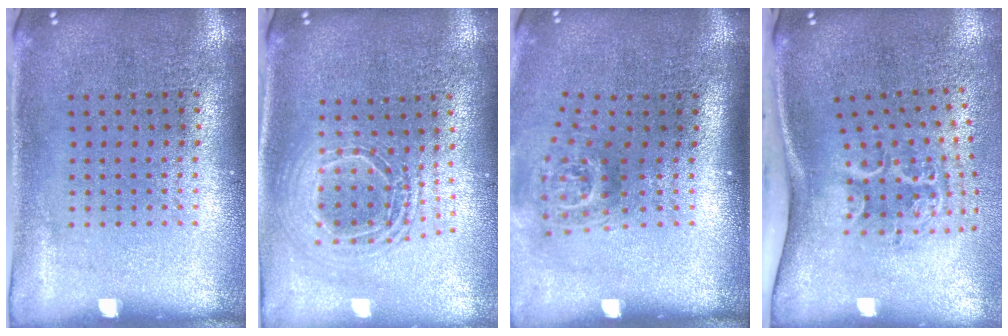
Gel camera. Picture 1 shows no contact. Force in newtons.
{"total": 1.8, "press": 1.5, "slide": 1.1}
{"total": 1.8, "press": 1.2, "slide": 1.3}
{"total": 2.2, "press": 1.3, "slide": 1.8}